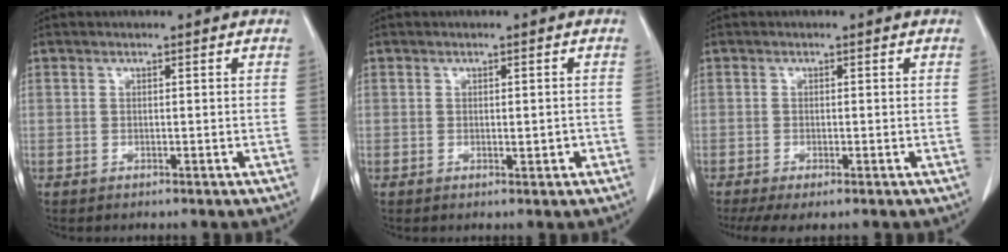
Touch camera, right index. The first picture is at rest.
{"total": 1.4, "force": [-0.4, 0.5, 1.2], "torque": [-0.017, -0.001, -0.003]}
{"total": 4.0, "force": [-2.6, 0.9, 2.8], "torque": [-0.052, -0.013, -0.046]}